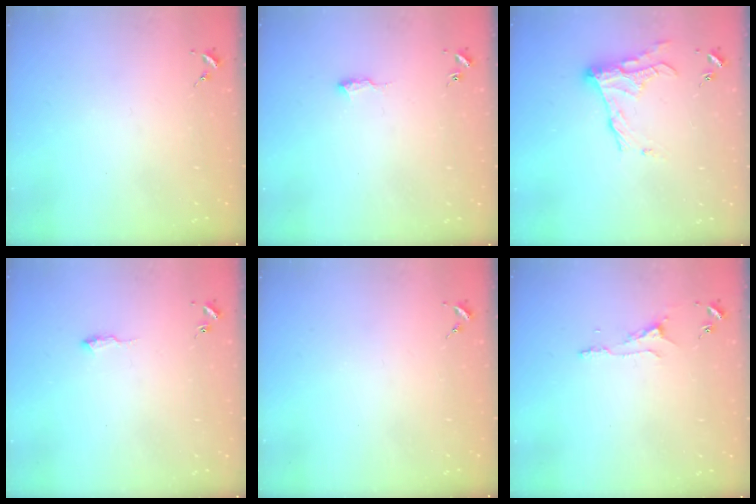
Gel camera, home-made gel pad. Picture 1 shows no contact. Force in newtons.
{"total": 7.3, "press": 7.2, "slide": 0.8}
{"total": 12.1, "press": 12.1, "slide": 0.3}
{"total": 5.0, "press": 4.9, "slide": 0.6}
{"total": 0.0}
{"total": 5.3, "press": 5.2, "slide": 0.5}